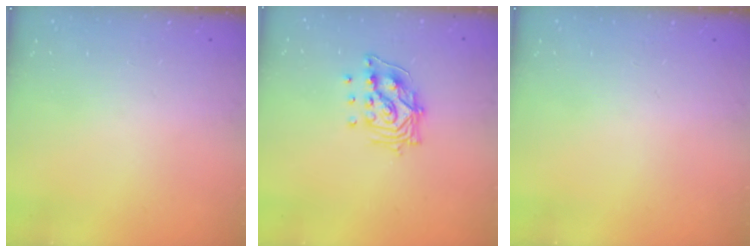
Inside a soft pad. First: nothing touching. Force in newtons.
{"total": 12.0, "press": 12.0, "slide": 1.1}
{"total": 0.0}